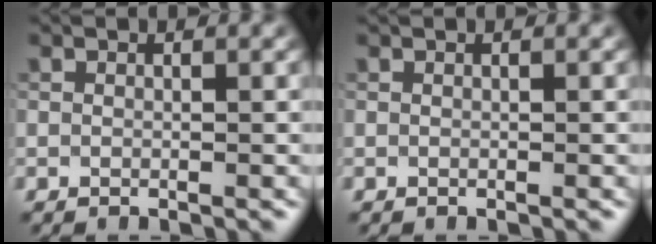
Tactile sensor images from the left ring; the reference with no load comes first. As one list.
[{"total": 0.0}]